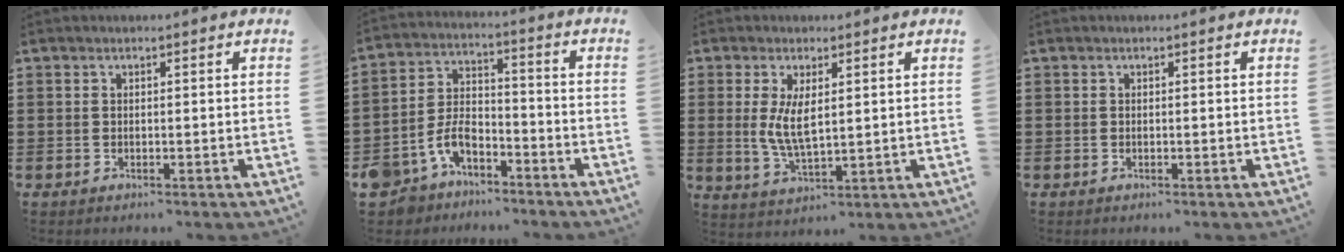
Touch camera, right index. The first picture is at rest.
{"total": 6.8, "force": [-4.9, 3.5, 3.2], "torque": [-0.089, 0.009, -0.101]}
{"total": 5.6, "force": [0.8, 2.3, 5.1], "torque": [-0.098, 0.000, 0.010]}
{"total": 0.0}